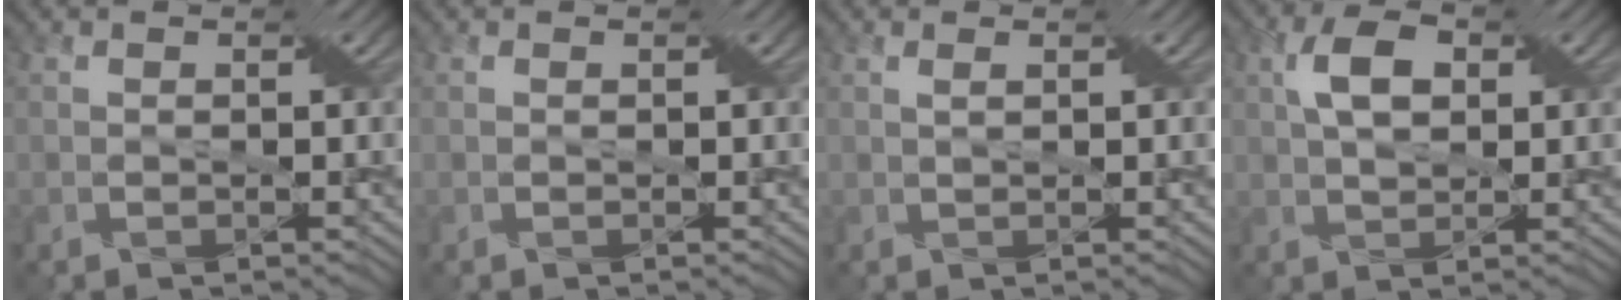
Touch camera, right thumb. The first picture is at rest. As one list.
[{"total": 0.0}, {"total": 1.0, "force": [0.6, -0.4, 0.7], "torque": [-0.012, 0.007, 0.010]}, {"total": 5.0, "force": [1.5, 2.8, 3.9], "torque": [-0.074, 0.011, 0.024]}]